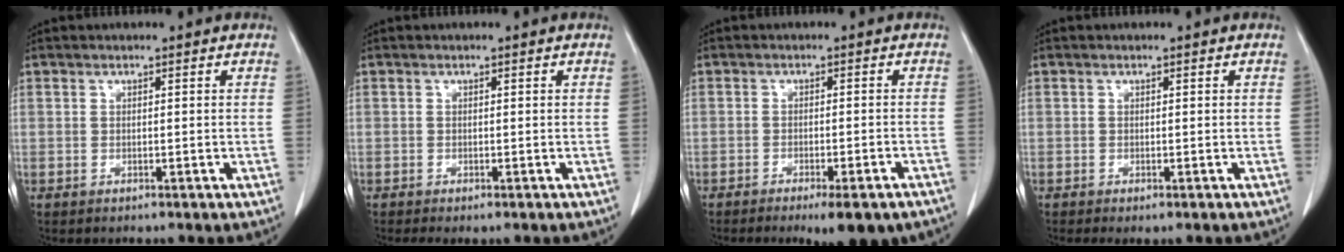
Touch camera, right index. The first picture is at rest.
{"total": 1.7, "force": [-1.1, 0.6, 1.1], "torque": [-0.013, -0.003, -0.014]}
{"total": 7.7, "force": [-5.8, 1.5, 4.9], "torque": [-0.043, -0.008, -0.076]}
{"total": 1.4, "force": [-0.7, 0.5, 1.1], "torque": [-0.015, -0.002, -0.008]}